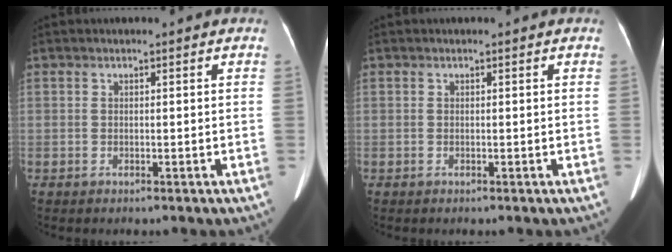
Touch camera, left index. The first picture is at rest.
{"total": 0.0}